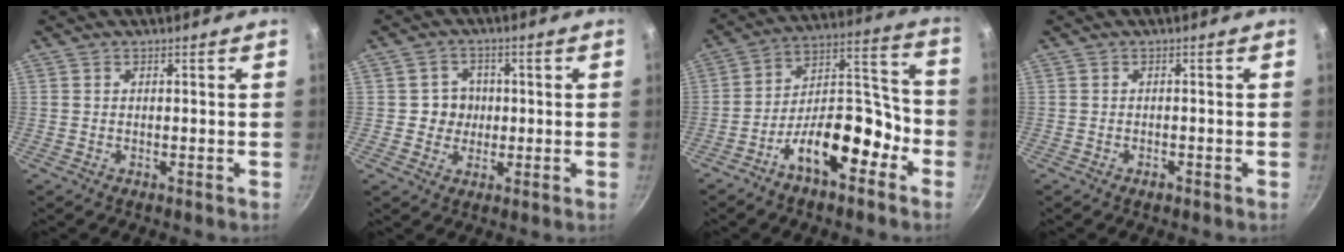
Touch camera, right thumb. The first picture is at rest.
{"total": 4.7, "force": [0.0, 4.6, 1.2], "torque": [0.016, 0.005, -0.006]}
{"total": 16.1, "force": [-8.3, 7.7, 11.4], "torque": [-0.135, 0.092, -0.144]}
{"total": 1.2, "force": [-0.8, 0.6, 0.6], "torque": [-0.013, 0.007, -0.011]}